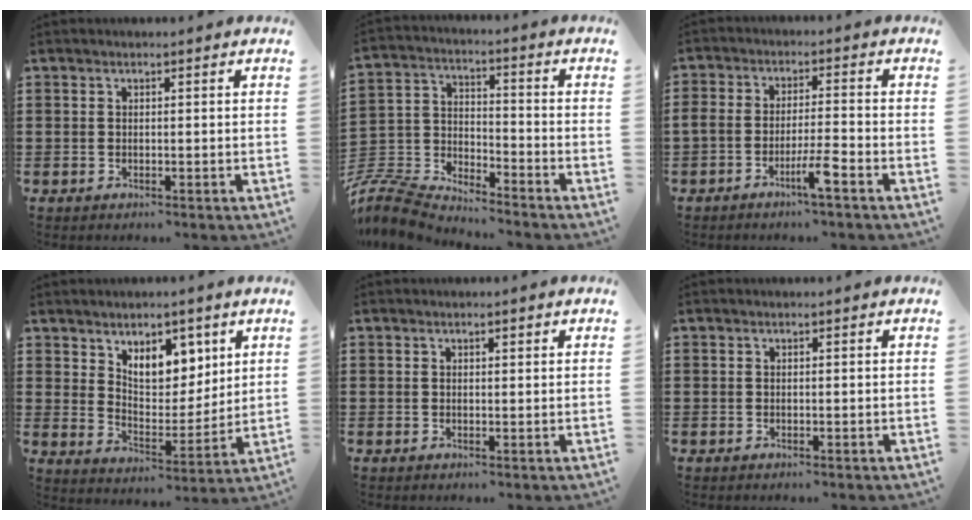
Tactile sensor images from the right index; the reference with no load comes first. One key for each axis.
{"total": 7.0, "fx": -6.8, "fy": 0.9, "fz": 0.9, "tx": -0.052, "ty": -0.012, "tz": -0.147}
{"total": 5.0, "fx": -3.3, "fy": 0.5, "fz": 3.7, "tx": -0.068, "ty": -0.001, "tz": -0.060}
{"total": 7.8, "fx": 5.0, "fy": 4.7, "fz": 3.8, "tx": -0.076, "ty": -0.013, "tz": 0.089}
{"total": 0.8, "fx": 0.4, "fy": 0.4, "fz": 0.5, "tx": -0.011, "ty": 0.005, "tz": 0.007}
{"total": 0.0}